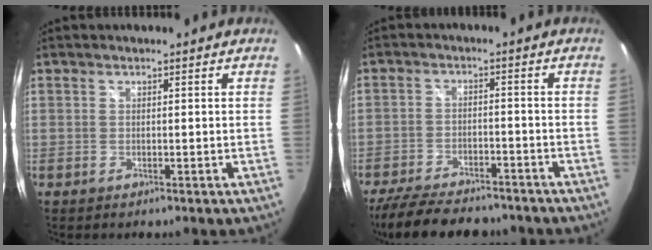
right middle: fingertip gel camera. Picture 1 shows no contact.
{"total": 15.3, "force": [-12.5, 5.4, 6.9], "torque": [-0.155, -0.016, -0.192]}